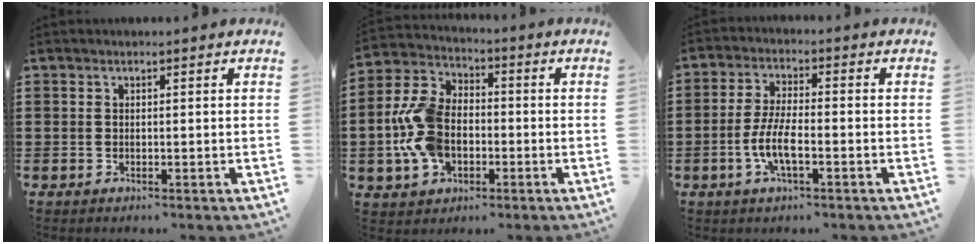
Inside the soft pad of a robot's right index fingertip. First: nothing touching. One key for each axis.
{"total": 10.6, "fx": -1.5, "fy": 7.3, "fz": 7.6, "tx": -0.193, "ty": 0.008, "tz": -0.033}
{"total": 6.1, "fx": -2.2, "fy": 1.6, "fz": 5.5, "tx": -0.126, "ty": -0.011, "tz": -0.048}